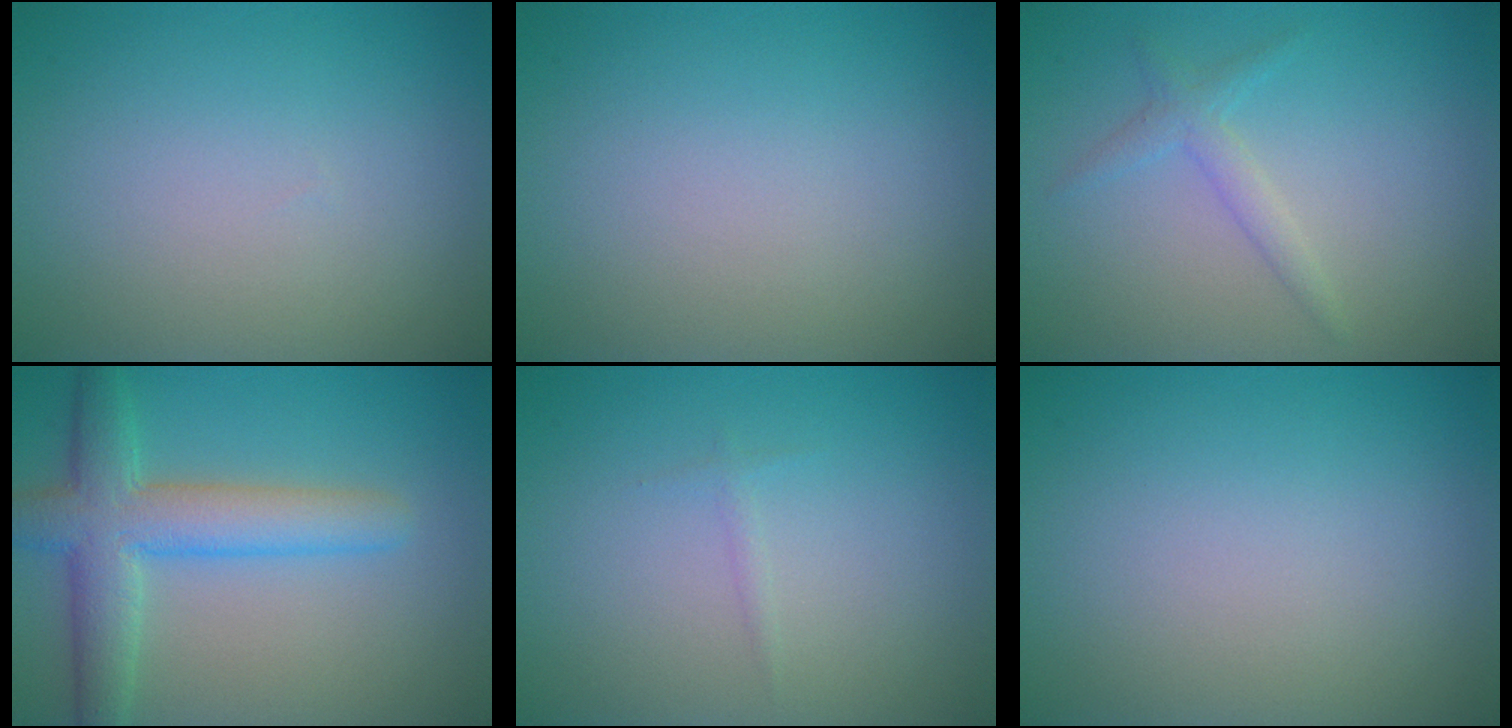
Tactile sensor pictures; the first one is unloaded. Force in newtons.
{"total": 0.0}
{"total": 1.7, "press": 1.7, "slide": 0.1}
{"total": 5.9, "press": 5.9, "slide": 0.3}
{"total": 0.5, "press": 0.5, "slide": 0.1}
{"total": 0.0}